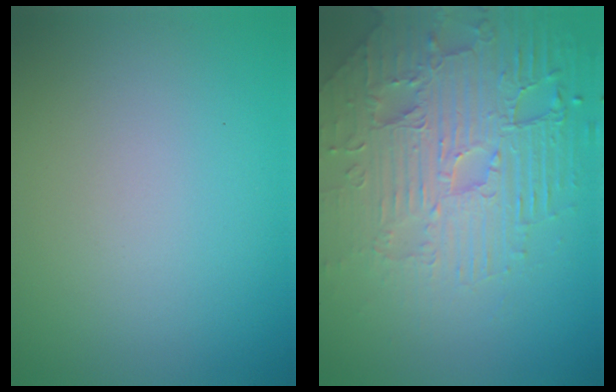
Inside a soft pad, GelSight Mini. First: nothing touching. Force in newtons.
{"total": 8.3, "press": 6.1, "slide": 5.7}